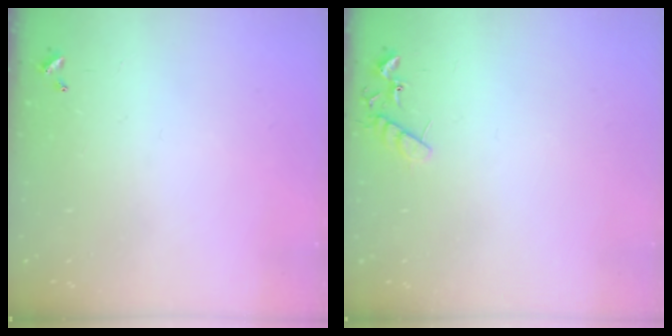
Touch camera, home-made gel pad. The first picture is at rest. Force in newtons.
{"total": 8.0, "press": 8.0, "slide": 0.4}